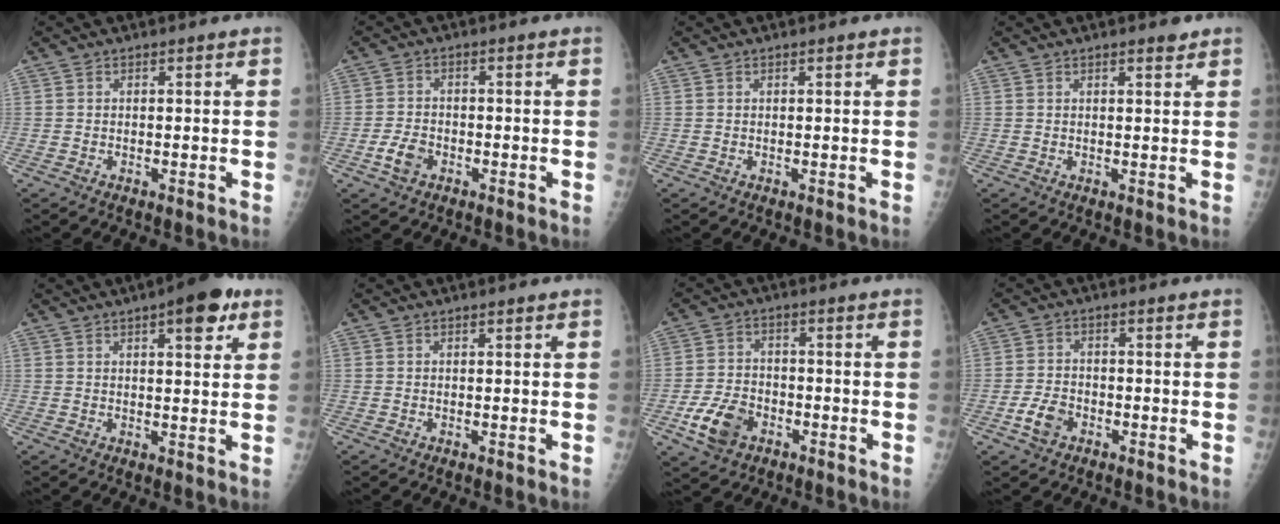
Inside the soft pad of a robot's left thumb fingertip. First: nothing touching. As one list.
[{"total": 3.9, "force": [-2.1, 2.6, 2.0], "torque": [-0.035, 0.014, -0.038]}, {"total": 0.6, "force": [0.2, 0.1, 0.5], "torque": [-0.009, 0.002, 0.002]}, {"total": 2.0, "force": [1.3, 0.5, 1.4], "torque": [-0.017, -0.006, 0.018]}, {"total": 8.4, "force": [4.1, 2.9, 6.7], "torque": [-0.071, -0.010, 0.051]}, {"total": 0.0}, {"total": 8.0, "force": [-4.0, 5.5, 4.2], "torque": [-0.073, 0.018, -0.068]}, {"total": 4.4, "force": [-2.5, 2.9, 2.2], "torque": [-0.038, 0.016, -0.045]}]